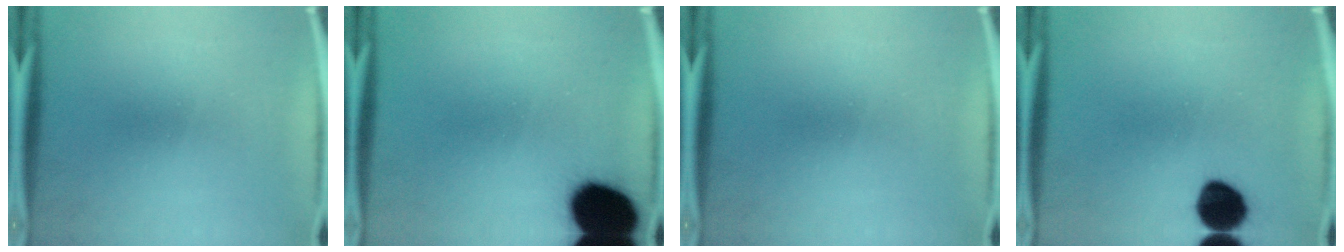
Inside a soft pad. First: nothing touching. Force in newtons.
{"total": 18.1}
{"total": 0.0}
{"total": 10.1}